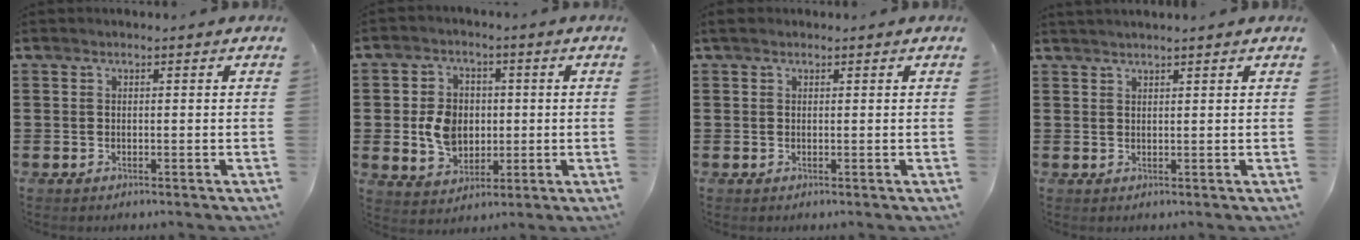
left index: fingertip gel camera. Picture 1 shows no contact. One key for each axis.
{"total": 7.0, "fx": 0.1, "fy": 5.6, "fz": 4.2, "tx": -0.096, "ty": 0.008, "tz": -0.002}
{"total": 0.9, "fx": 0.5, "fy": 0.5, "fz": 0.5, "tx": -0.011, "ty": 0.005, "tz": 0.009}
{"total": 1.3, "fx": 1.2, "fy": -0.2, "fz": 0.3, "tx": -0.007, "ty": 0.000, "tz": 0.024}